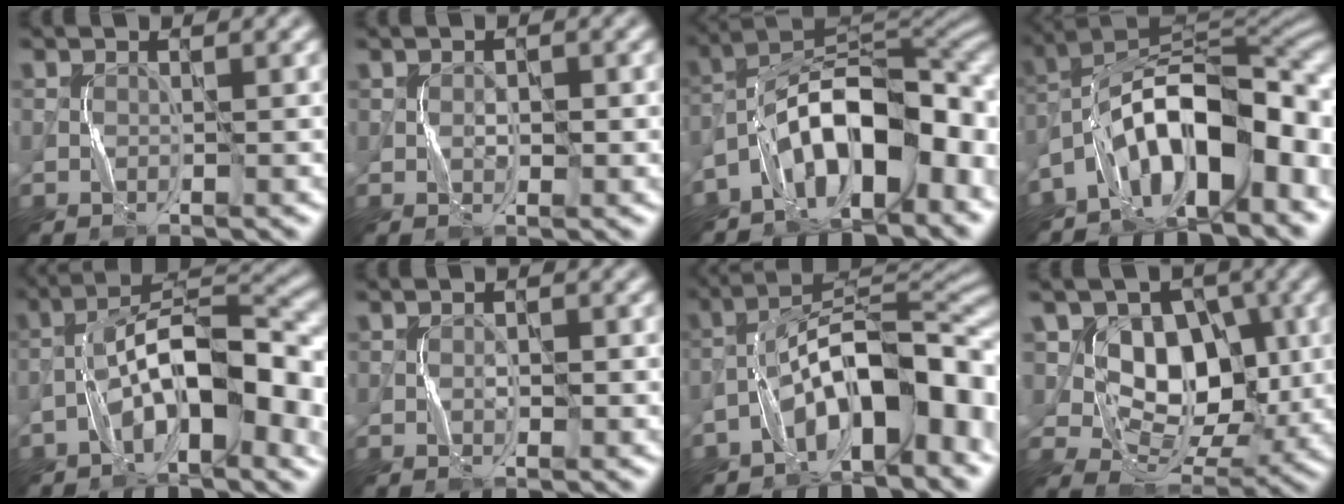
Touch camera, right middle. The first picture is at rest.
{"total": 1.4, "force": [-0.1, 0.9, 1.0], "torque": [-0.014, 0.001, -0.002]}
{"total": 11.4, "force": [-4.9, 5.3, 8.9], "torque": [-0.125, 0.018, -0.093]}
{"total": 12.7, "force": [-5.0, 5.7, 10.2], "torque": [-0.147, 0.018, -0.094]}
{"total": 10.4, "force": [-3.2, 3.8, 9.1], "torque": [-0.146, 0.025, -0.057]}
{"total": 1.0, "force": [-0.1, 0.7, 0.8], "torque": [-0.011, 0.001, -0.003]}
{"total": 10.7, "force": [-4.4, 4.1, 8.8], "torque": [-0.131, 0.026, -0.081]}
{"total": 8.2, "force": [1.9, 6.2, 5.1], "torque": [-0.070, -0.010, 0.013]}